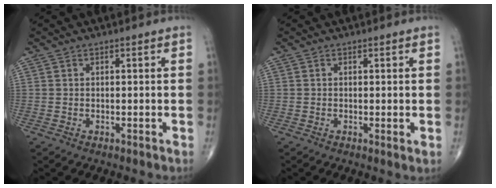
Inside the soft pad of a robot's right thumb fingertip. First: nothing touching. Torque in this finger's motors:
{"motor_torque": [-0.17, -0.04, -0.23, -0.08, -0.03]}